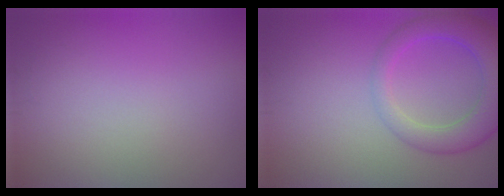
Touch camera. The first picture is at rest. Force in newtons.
{"total": 5.5, "press": 5.5, "slide": 0.3}